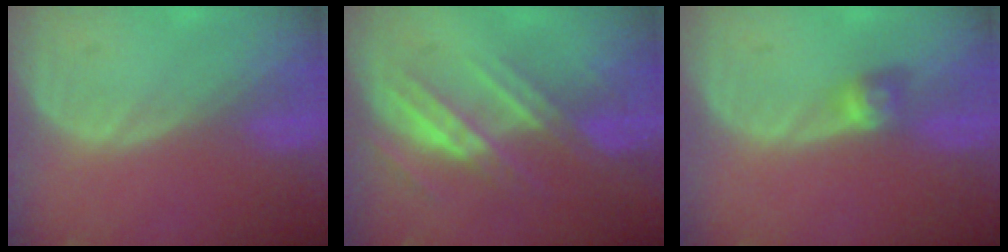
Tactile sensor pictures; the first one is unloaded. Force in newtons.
{"total": 7.3, "press": 6.8, "slide": 2.6}
{"total": 2.9, "press": 2.5, "slide": 1.5}